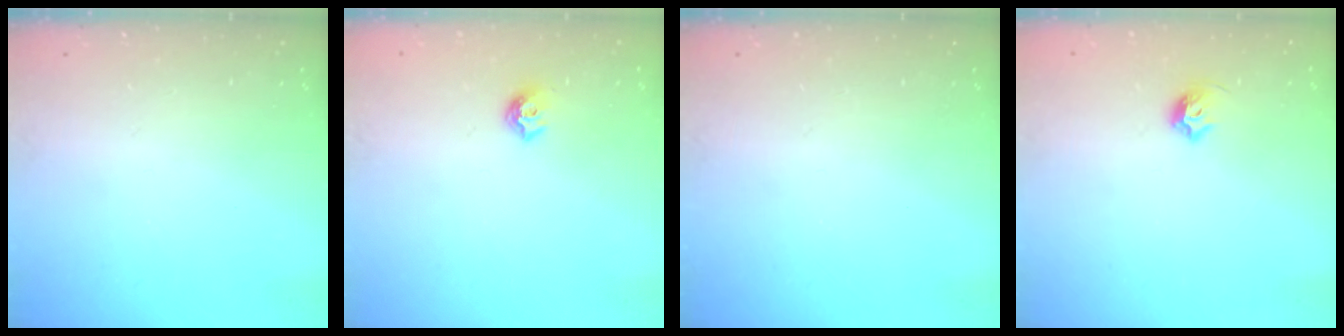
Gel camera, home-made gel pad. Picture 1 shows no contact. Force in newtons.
{"total": 6.9, "press": 6.8, "slide": 0.7}
{"total": 0.0}
{"total": 5.6, "press": 5.5, "slide": 1.3}